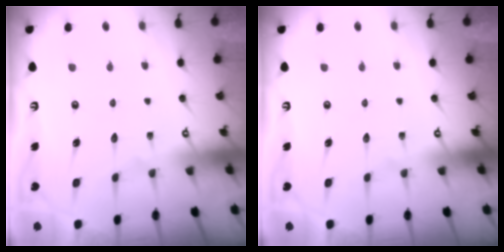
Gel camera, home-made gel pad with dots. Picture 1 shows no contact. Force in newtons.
{"total": 0.0}